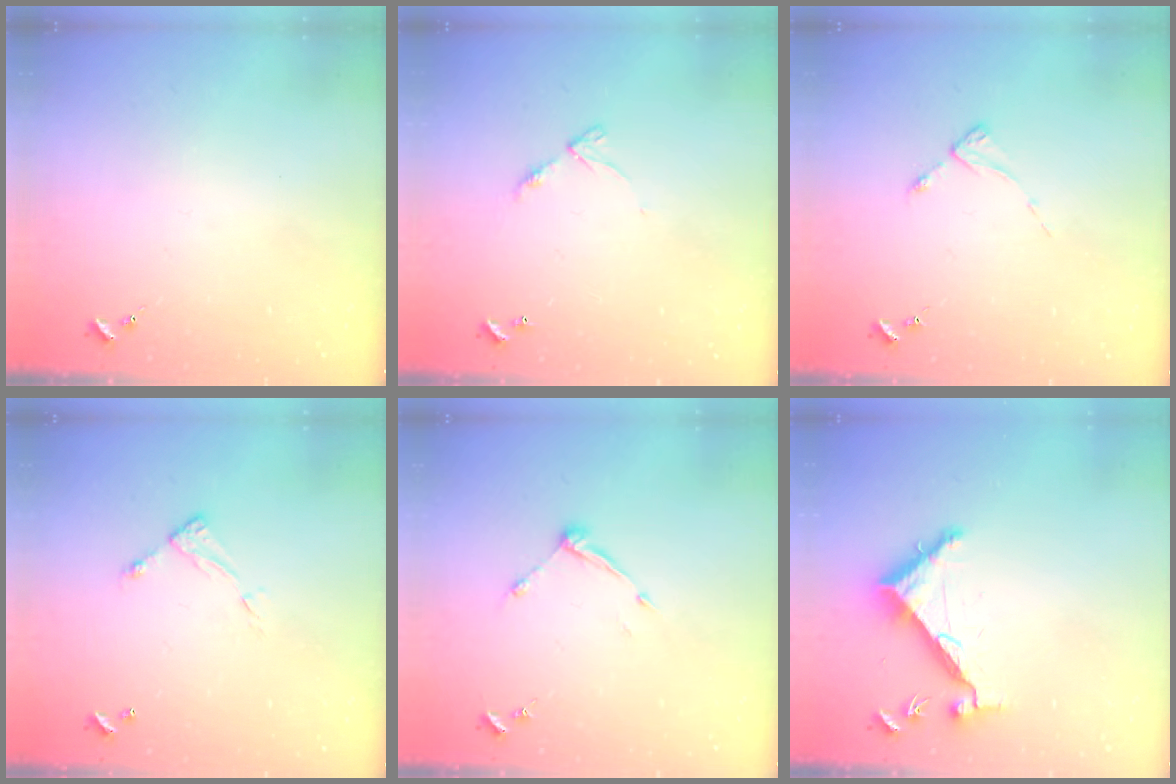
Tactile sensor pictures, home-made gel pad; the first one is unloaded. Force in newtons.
{"total": 6.1, "press": 6.0, "slide": 0.6}
{"total": 2.9, "press": 2.8, "slide": 0.4}
{"total": 5.3, "press": 5.3, "slide": 0.4}
{"total": 7.3, "press": 7.3, "slide": 0.5}
{"total": 7.2, "press": 7.2, "slide": 0.3}